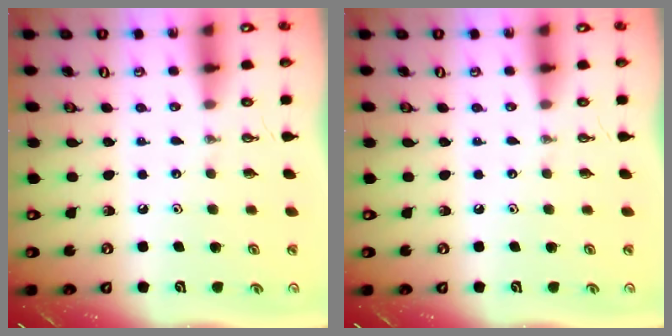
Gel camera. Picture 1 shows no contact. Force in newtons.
{"total": 0.0}